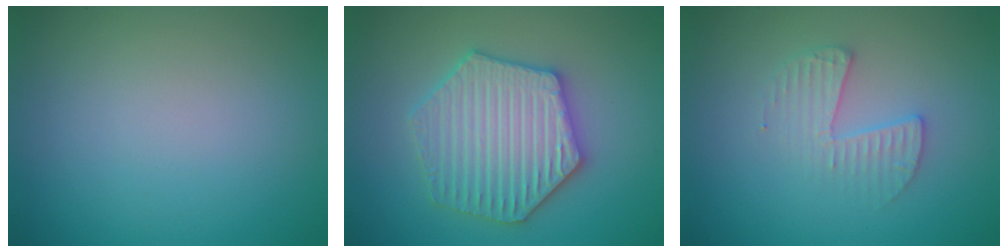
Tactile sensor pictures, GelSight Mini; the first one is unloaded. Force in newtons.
{"total": 6.3, "press": 6.2, "slide": 1.2}
{"total": 2.3, "press": 2.3, "slide": 0.3}